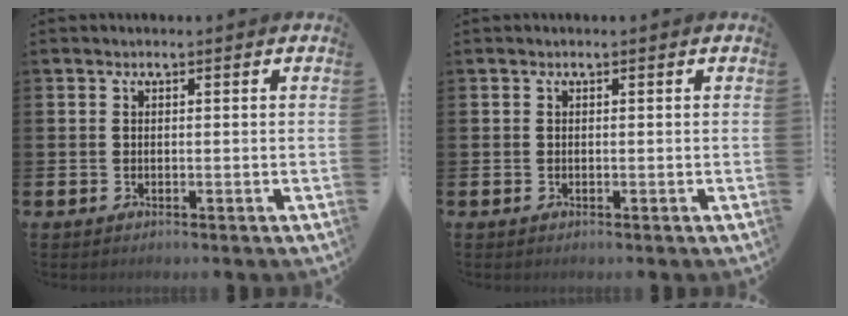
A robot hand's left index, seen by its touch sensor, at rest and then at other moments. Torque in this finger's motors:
{"motor_torque": [-0.21, -0.01, -0.05, -0.01]}